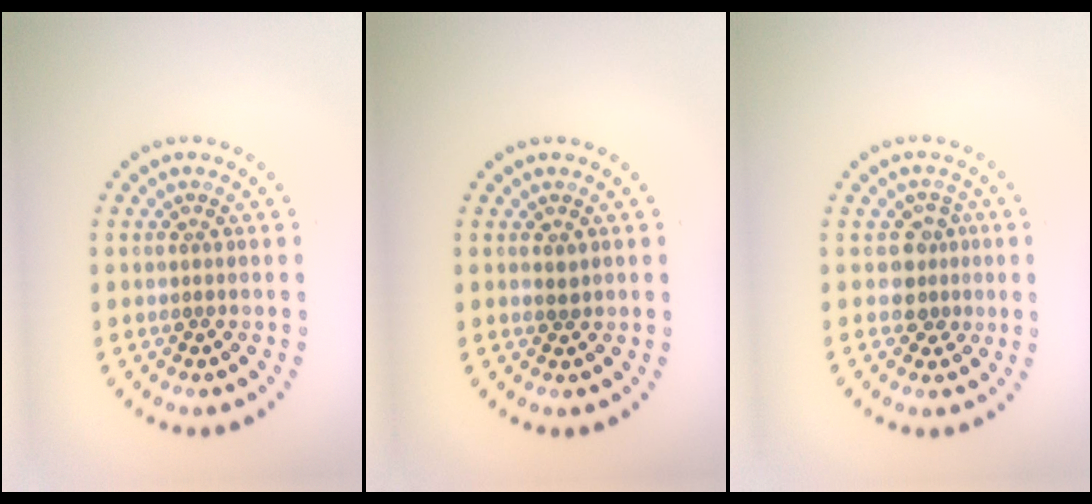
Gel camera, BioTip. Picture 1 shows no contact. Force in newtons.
{"total": 0.7, "press": 0.7, "slide": 0.1}
{"total": 2.2, "press": 1.8, "slide": 1.2}